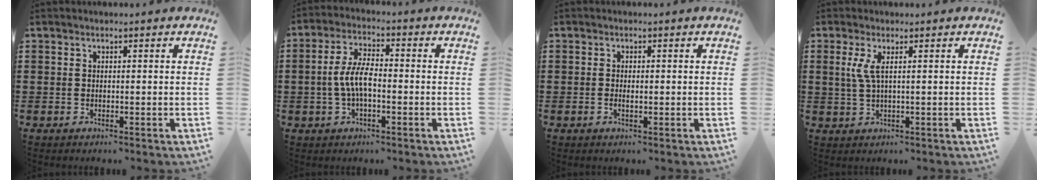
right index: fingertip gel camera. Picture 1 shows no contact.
{"total": 6.3, "force": [-0.9, 2.6, 5.6], "torque": [-0.127, 0.000, -0.024]}
{"total": 1.3, "force": [-0.2, 0.6, 1.1], "torque": [-0.021, 0.001, -0.004]}
{"total": 3.0, "force": [0.7, 0.4, 2.9], "torque": [-0.075, -0.008, 0.006]}